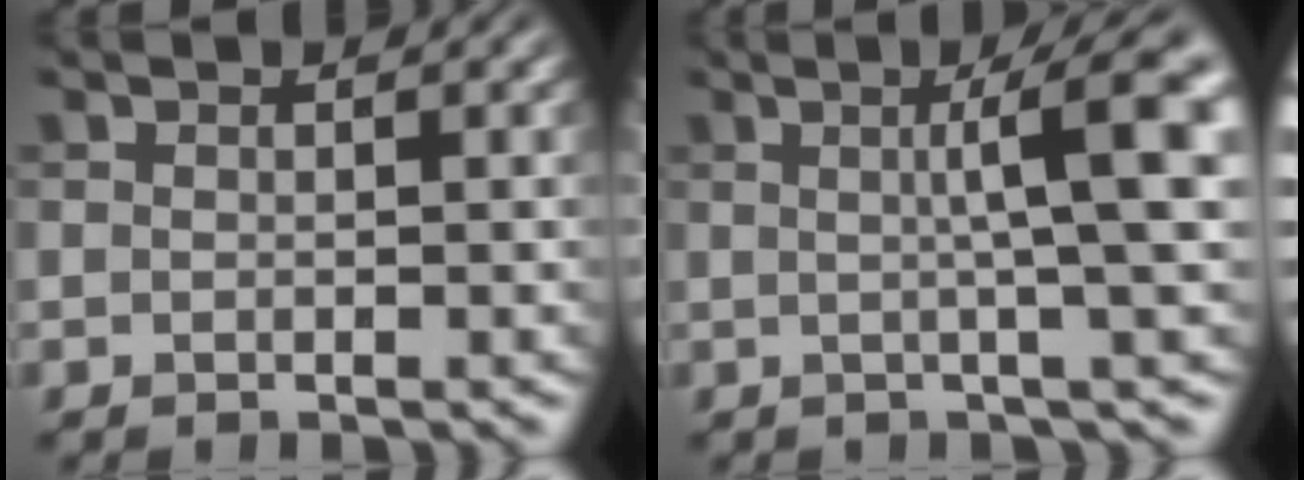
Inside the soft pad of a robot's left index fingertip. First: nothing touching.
{"total": 7.8, "force": [1.2, 1.2, 7.6], "torque": [-0.093, 0.019, 0.015]}